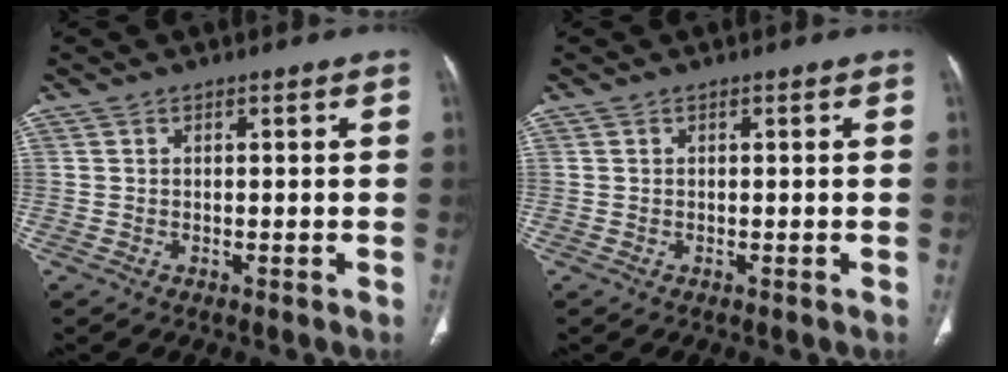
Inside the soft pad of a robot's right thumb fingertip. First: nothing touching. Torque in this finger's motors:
{"motor_torque": [0.04, 0.03, 0.03, -0.03, 0.01]}